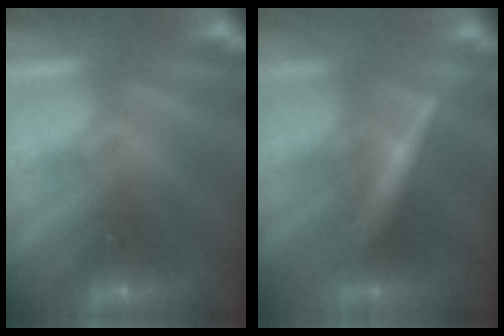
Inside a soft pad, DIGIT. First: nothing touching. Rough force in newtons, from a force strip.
{"total": 2.3}